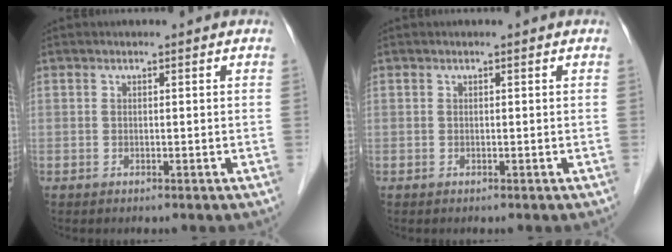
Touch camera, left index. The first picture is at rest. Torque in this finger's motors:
{"motor_torque": [0.02, -0.02, 0.01, 0.00]}